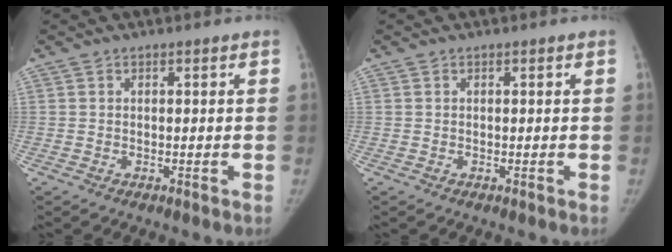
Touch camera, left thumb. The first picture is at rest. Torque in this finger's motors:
{"motor_torque": [0.00, 0.00, 0.26, -0.26, 0.01]}